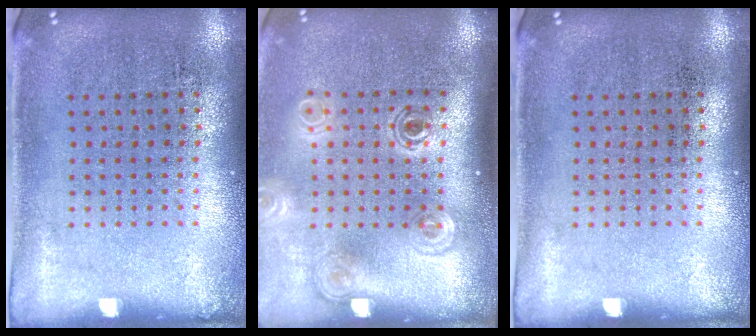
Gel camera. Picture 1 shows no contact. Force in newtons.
{"total": 1.8, "press": 1.2, "slide": 1.3}
{"total": 0.0}